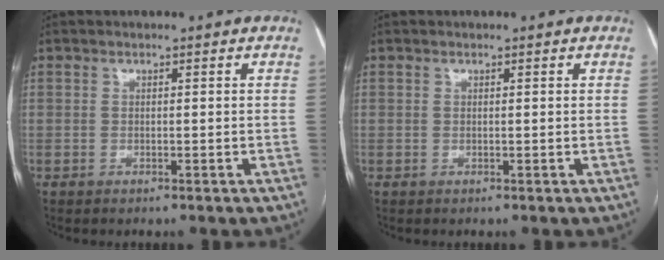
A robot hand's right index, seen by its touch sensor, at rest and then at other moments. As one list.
[{"total": 0.0}]